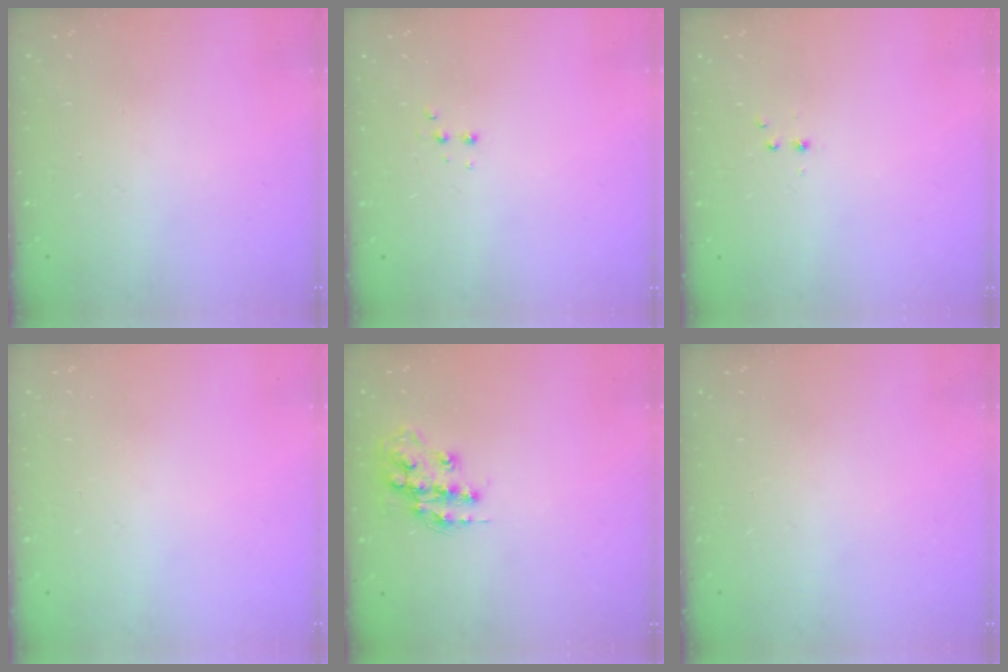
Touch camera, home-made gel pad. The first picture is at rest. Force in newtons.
{"total": 2.9, "press": 2.7, "slide": 1.0}
{"total": 2.2, "press": 1.9, "slide": 1.2}
{"total": 0.0}
{"total": 13.3, "press": 13.3, "slide": 0.8}
{"total": 0.0}